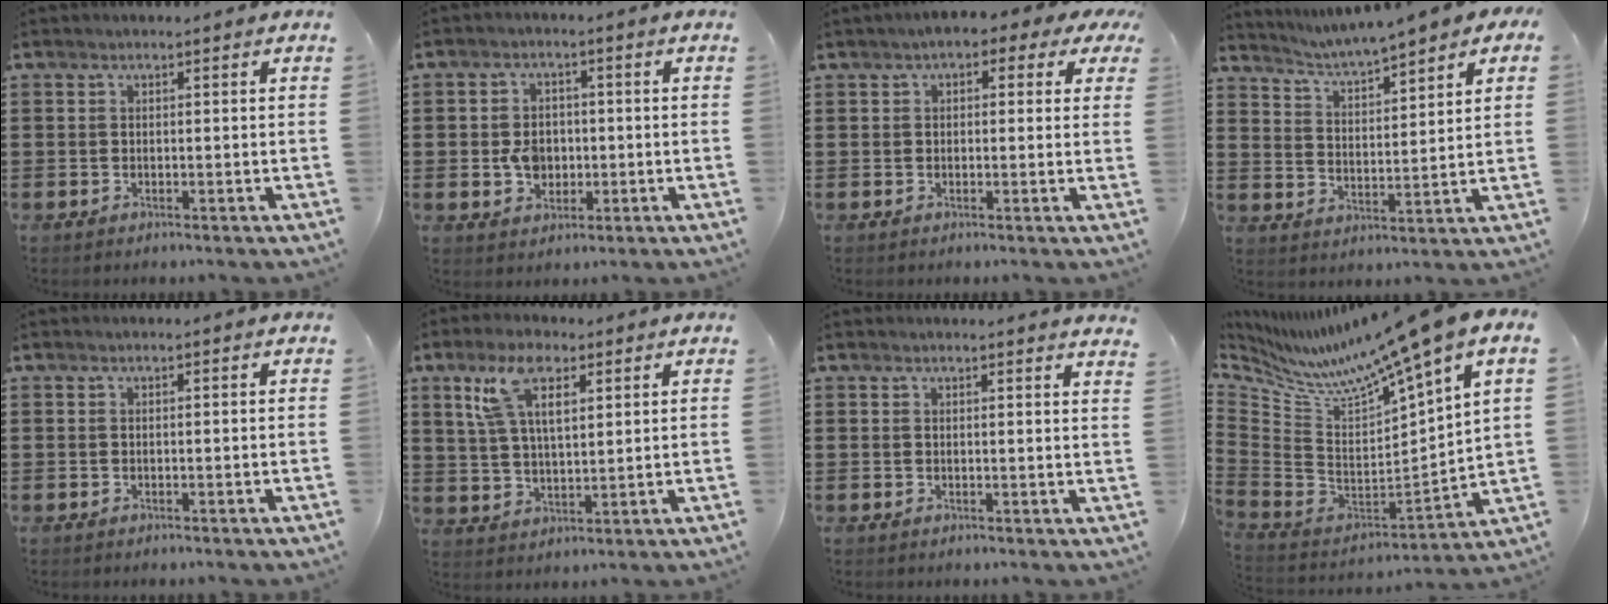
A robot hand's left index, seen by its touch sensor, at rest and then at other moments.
{"total": 4.9, "force": [-0.5, 3.9, 3.0], "torque": [-0.056, 0.006, -0.012]}
{"total": 3.2, "force": [1.6, 1.5, 2.4], "torque": [-0.044, 0.002, 0.023]}
{"total": 3.5, "force": [3.4, -0.1, 1.0], "torque": [-0.040, -0.025, 0.050]}
{"total": 0.0}
{"total": 8.8, "force": [4.8, 3.8, 6.3], "torque": [-0.131, 0.009, 0.087]}
{"total": 1.6, "force": [1.4, -0.4, 0.6], "torque": [-0.014, -0.003, 0.028]}
{"total": 10.3, "force": [8.0, -1.5, 6.2], "torque": [-0.145, -0.072, 0.119]}